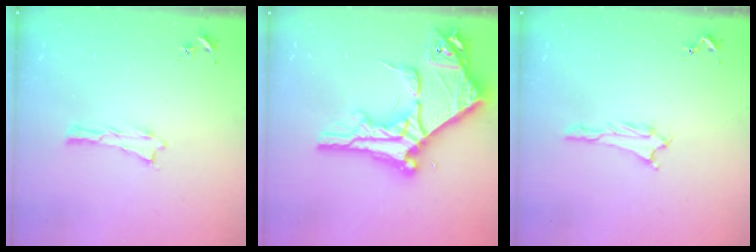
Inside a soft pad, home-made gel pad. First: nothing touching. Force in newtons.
{"total": 13.6, "press": 13.6, "slide": 1.4}
{"total": 1.1, "press": 1.0, "slide": 0.1}